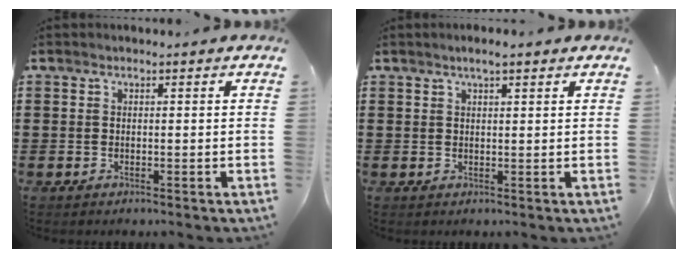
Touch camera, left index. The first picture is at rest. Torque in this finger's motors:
{"motor_torque": [1.09, 1.05, 0.28, 0.02]}